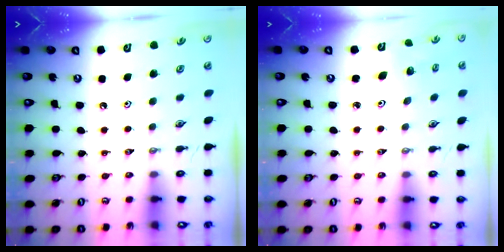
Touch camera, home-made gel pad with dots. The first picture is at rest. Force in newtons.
{"total": 3.4, "press": 2.8, "slide": 2.1}